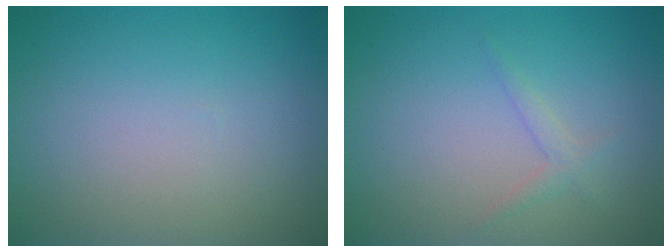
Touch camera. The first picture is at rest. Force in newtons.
{"total": 1.1, "press": 1.1, "slide": 0.1}